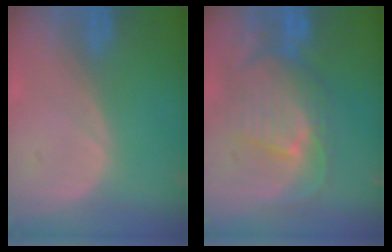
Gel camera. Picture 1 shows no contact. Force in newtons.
{"total": 10.2, "press": 9.2, "slide": 4.4}